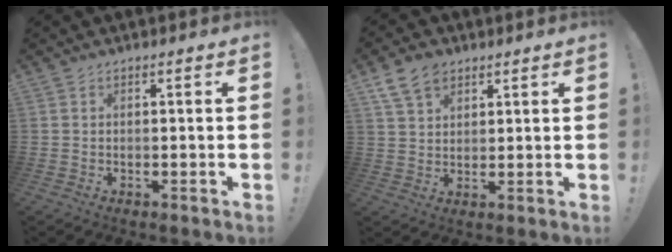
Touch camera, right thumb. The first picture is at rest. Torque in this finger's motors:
{"motor_torque": [-0.35, 1.15, 0.27, 0.03, 0.00]}